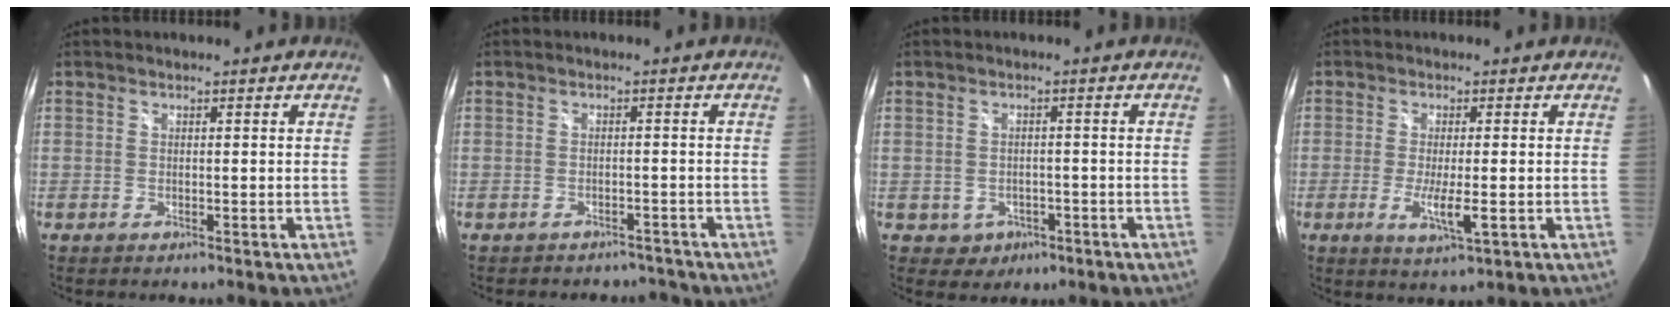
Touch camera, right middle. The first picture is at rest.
{"total": 5.1, "force": [-4.5, 2.3, 0.8], "torque": [-0.014, 0.001, -0.057]}
{"total": 4.6, "force": [-1.6, 4.0, 1.4], "torque": [-0.043, 0.003, -0.007]}
{"total": 5.2, "force": [-1.3, 0.6, 4.9], "torque": [-0.095, -0.014, -0.022]}